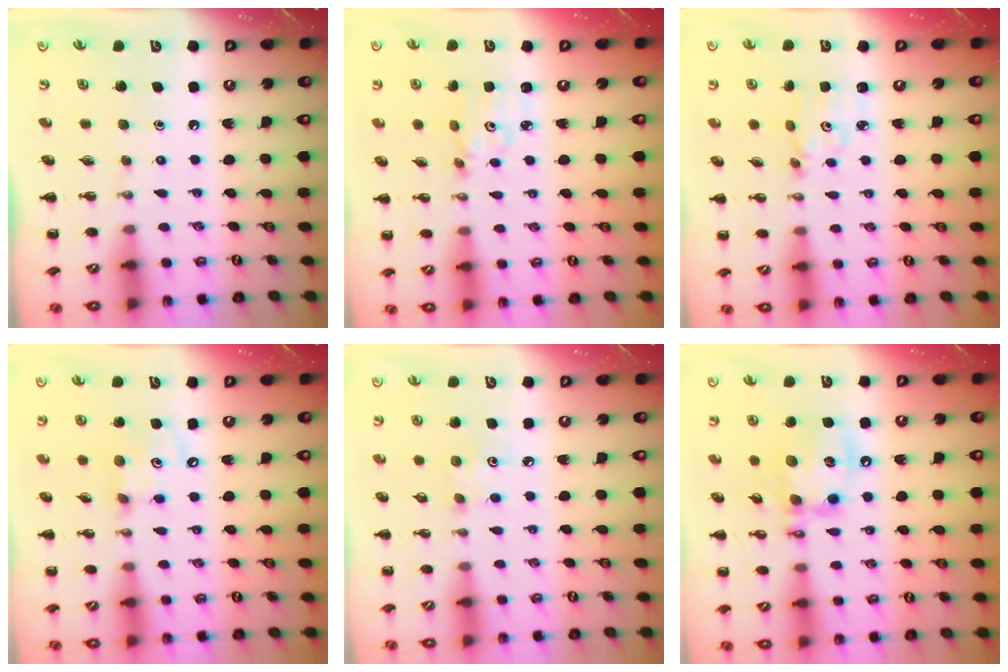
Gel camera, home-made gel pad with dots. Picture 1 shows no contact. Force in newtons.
{"total": 2.7, "press": 2.7, "slide": 0.3}
{"total": 2.7, "press": 2.7, "slide": 0.3}
{"total": 6.1, "press": 6.0, "slide": 1.1}
{"total": 3.4, "press": 3.3, "slide": 0.9}
{"total": 14.1, "press": 13.9, "slide": 2.1}